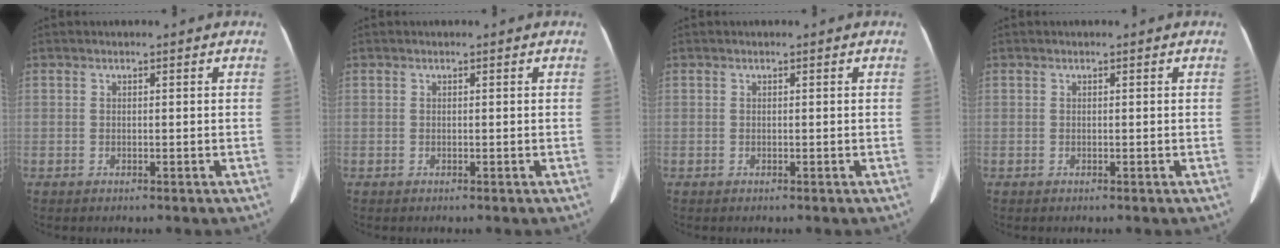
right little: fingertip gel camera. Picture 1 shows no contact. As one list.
[{"total": 0.0}, {"total": 0.0}, {"total": 0.0}]